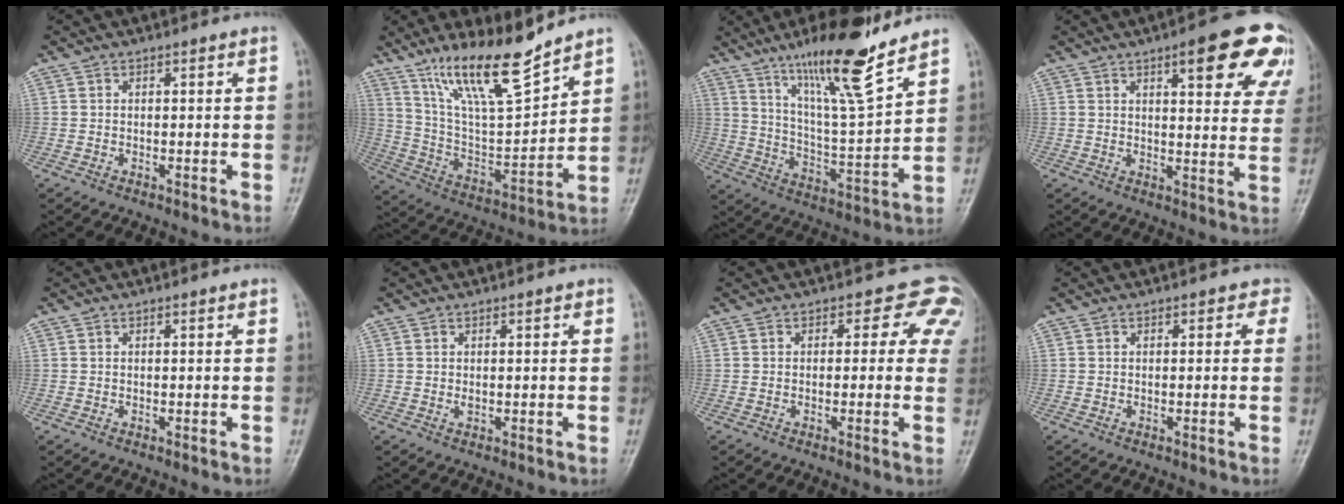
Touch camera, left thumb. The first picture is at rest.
{"total": 16.1, "force": [12.3, 2.9, 10.0], "torque": [-0.159, -0.071, 0.235]}
{"total": 16.8, "force": [12.1, 1.8, 11.5], "torque": [-0.182, -0.073, 0.212]}
{"total": 16.1, "force": [8.6, 4.9, 12.8], "torque": [-0.126, -0.030, 0.099]}
{"total": 0.0}
{"total": 1.1, "force": [0.2, 0.6, 0.9], "torque": [-0.012, -0.002, 0.006]}
{"total": 5.6, "force": [2.9, 4.2, 2.4], "torque": [0.014, -0.005, 0.004]}
{"total": 1.8, "force": [0.7, 1.3, 1.1], "torque": [0.011, 0.004, -0.001]}